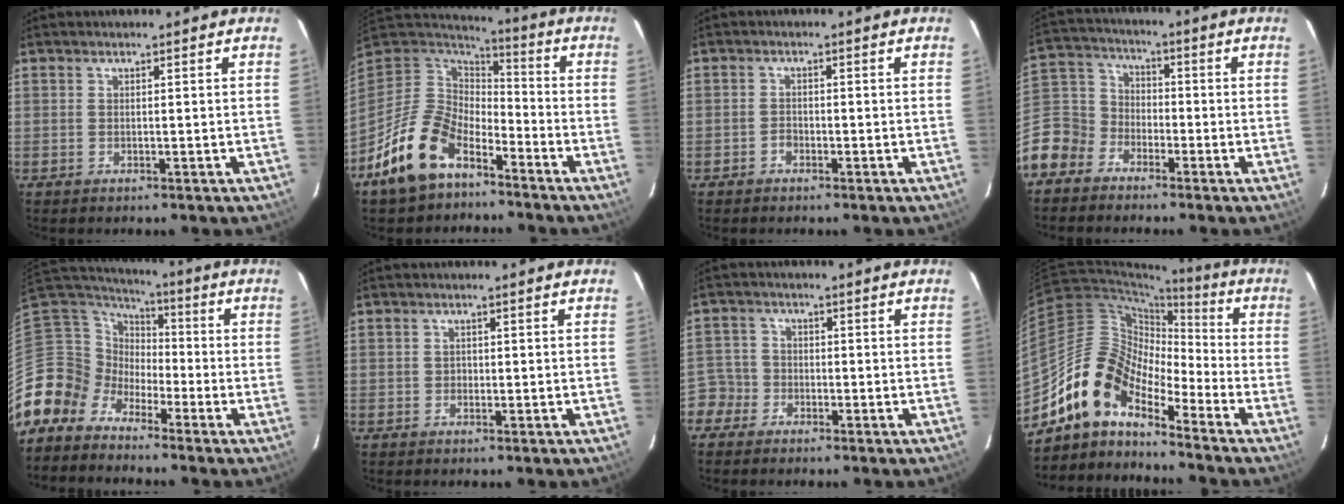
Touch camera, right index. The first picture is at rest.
{"total": 15.6, "force": [-9.6, 8.8, 8.6], "torque": [-0.193, 0.001, -0.170]}
{"total": 1.5, "force": [-1.1, 1.0, 0.4], "torque": [-0.006, 0.004, -0.019]}
{"total": 9.8, "force": [-6.0, 7.6, 1.4], "torque": [-0.053, 0.042, -0.135]}
{"total": 7.7, "force": [-5.1, 5.8, -0.6], "torque": [-0.004, 0.049, -0.133]}
{"total": 0.9, "force": [-0.3, 0.8, 0.1], "torque": [0.002, 0.002, -0.004]}
{"total": 3.9, "force": [-2.3, 3.2, -0.3], "torque": [0.013, 0.020, -0.051]}
{"total": 12.2, "force": [-9.6, 5.2, 5.5], "torque": [-0.093, 0.028, -0.198]}